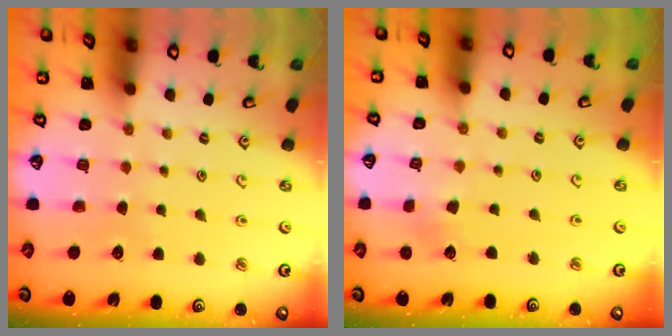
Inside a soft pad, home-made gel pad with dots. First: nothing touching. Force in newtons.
{"total": 1.6, "press": 1.6, "slide": 0.2}